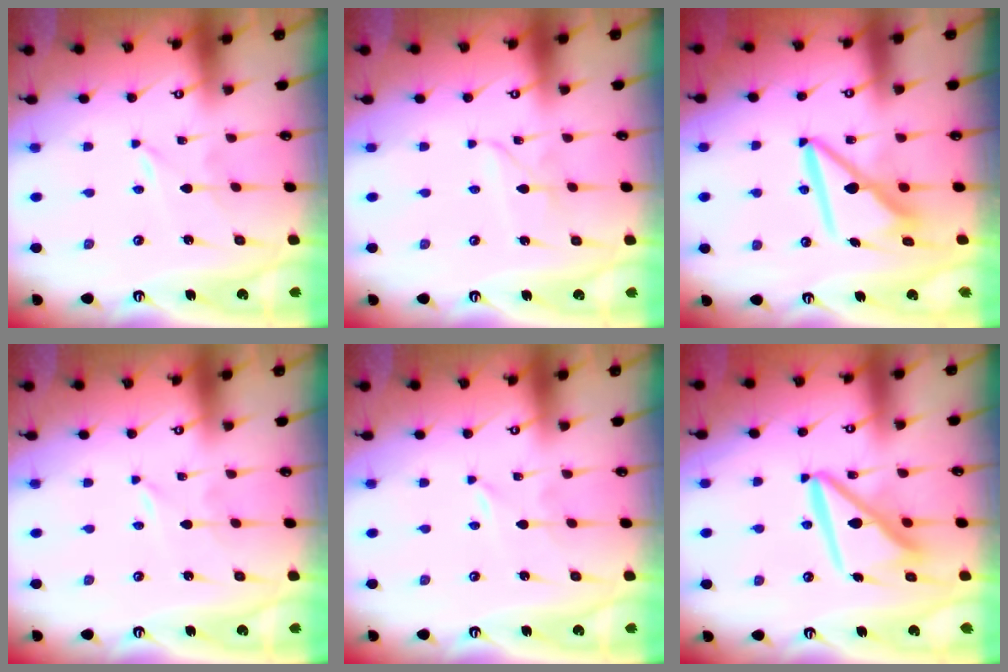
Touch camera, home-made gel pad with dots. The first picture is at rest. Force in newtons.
{"total": 2.6, "press": 2.6, "slide": 0.1}
{"total": 9.7, "press": 9.7, "slide": 1.0}
{"total": 0.0}
{"total": 0.0}
{"total": 12.1, "press": 12.0, "slide": 1.5}